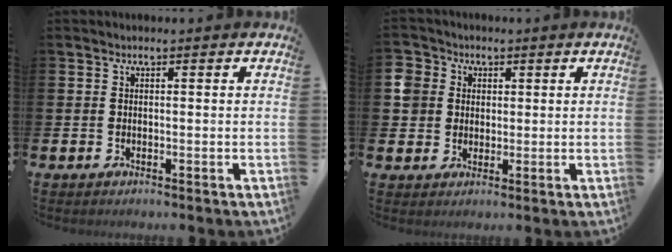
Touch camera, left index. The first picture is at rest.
{"total": 4.7, "force": [1.5, 4.5, 0.1], "torque": [-0.011, 0.008, 0.023]}